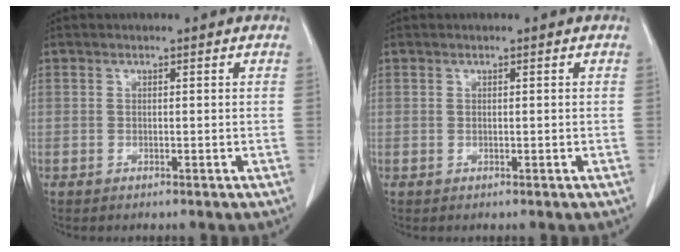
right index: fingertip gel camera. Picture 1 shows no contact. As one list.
[{"total": 0.0}]